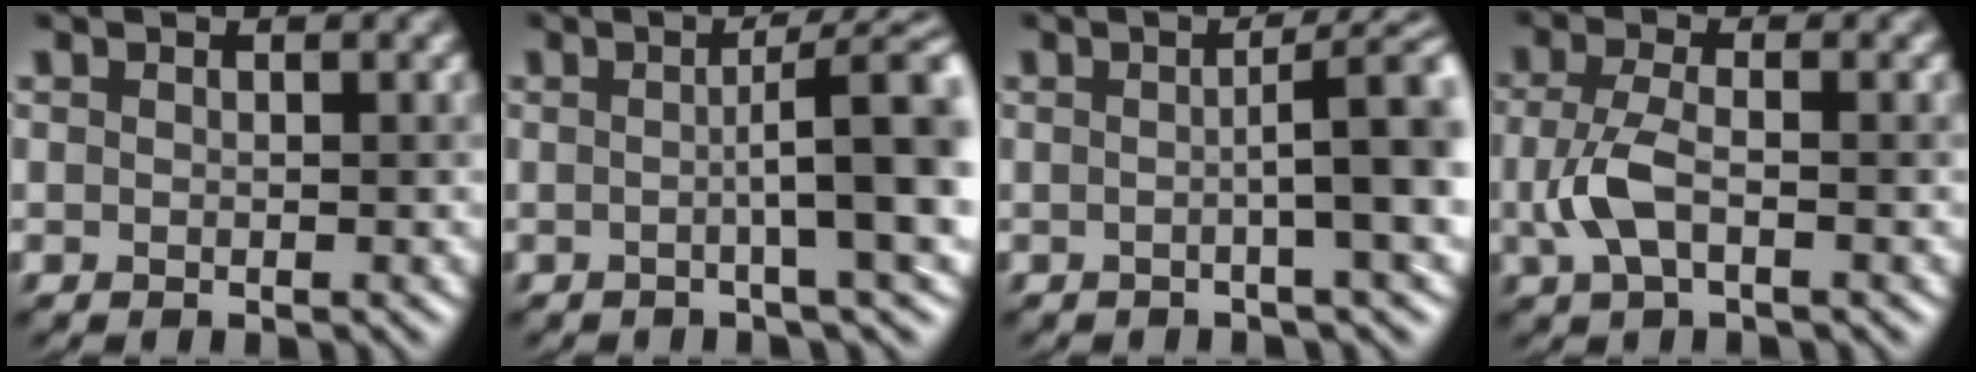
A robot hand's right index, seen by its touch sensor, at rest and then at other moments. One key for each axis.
{"total": 7.8, "fx": 0.2, "fy": 1.4, "fz": 7.7, "tx": -0.083, "ty": 0.008, "tz": 0.002}
{"total": 6.3, "fx": 0.2, "fy": 1.1, "fz": 6.2, "tx": -0.067, "ty": 0.008, "tz": 0.003}
{"total": 3.0, "fx": -0.7, "fy": 1.3, "fz": 2.6, "tx": -0.064, "ty": -0.001, "tz": -0.014}